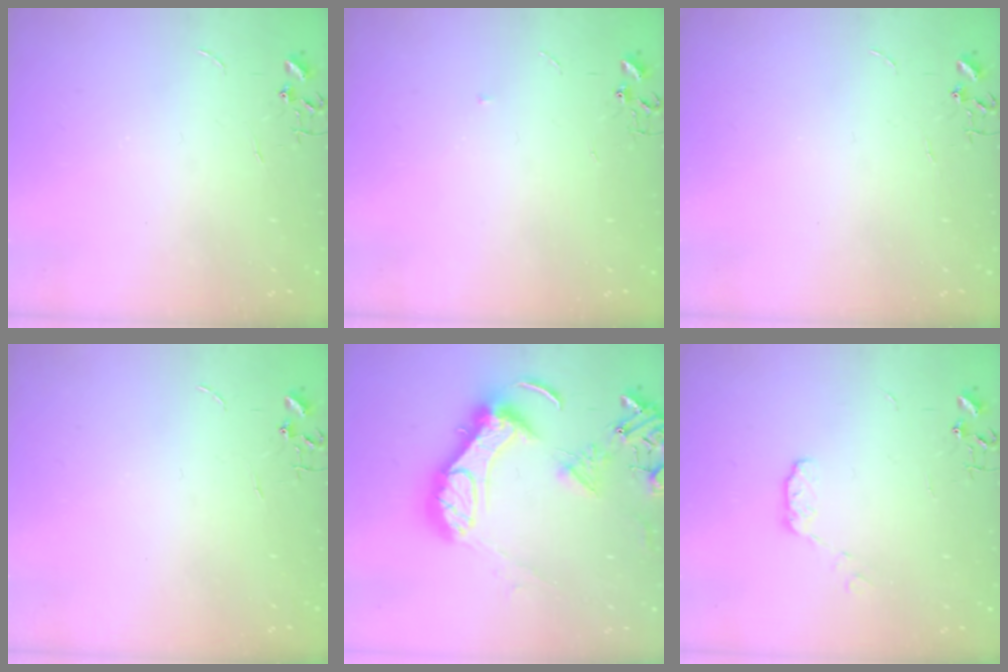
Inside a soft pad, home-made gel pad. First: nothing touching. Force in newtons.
{"total": 3.2, "press": 3.1, "slide": 0.8}
{"total": 0.0}
{"total": 0.0}
{"total": 19.3, "press": 19.1, "slide": 2.4}
{"total": 5.3, "press": 5.3, "slide": 0.2}